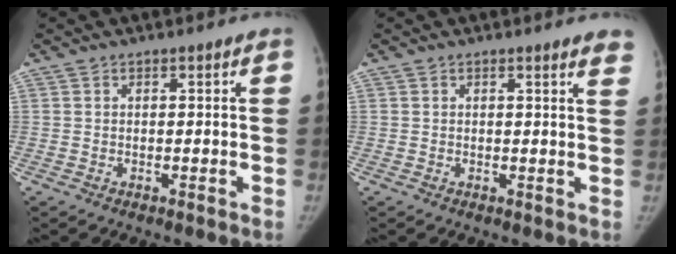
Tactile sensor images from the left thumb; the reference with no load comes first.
{"total": 3.9, "force": [3.3, 0.5, 1.9], "torque": [-0.011, -0.012, 0.022]}